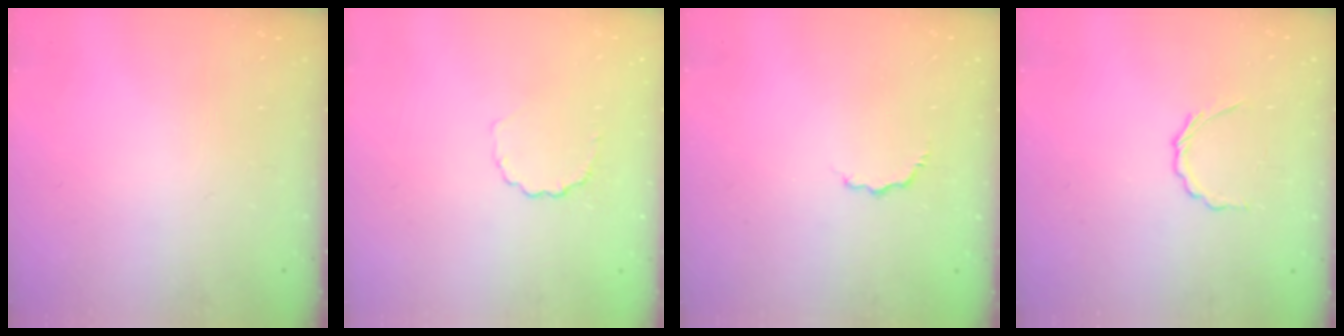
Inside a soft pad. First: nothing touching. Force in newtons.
{"total": 3.7, "press": 3.5, "slide": 1.3}
{"total": 3.8, "press": 3.8, "slide": 0.8}
{"total": 2.4, "press": 2.3, "slide": 0.9}